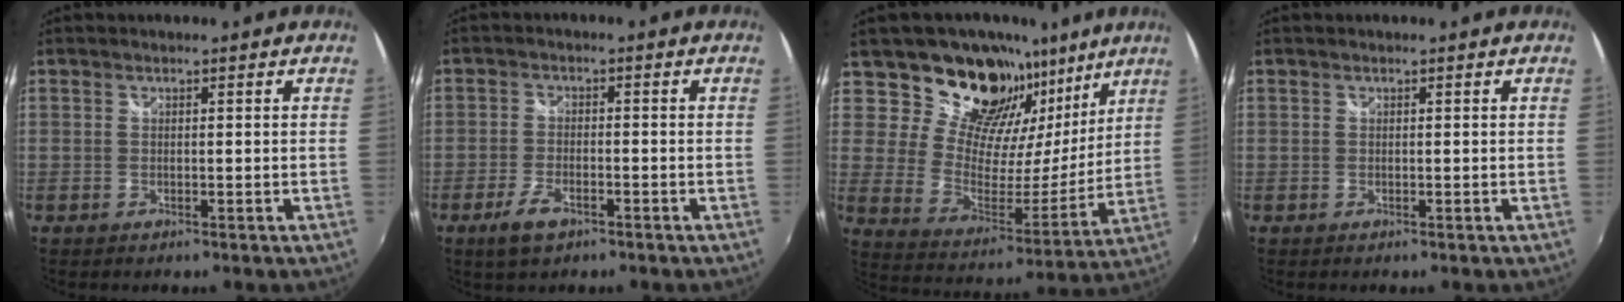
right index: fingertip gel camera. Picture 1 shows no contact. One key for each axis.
{"total": 5.2, "fx": -3.3, "fy": 2.3, "fz": 3.3, "tx": -0.085, "ty": -0.008, "tz": -0.061}
{"total": 20.8, "fx": 13.7, "fy": 12.0, "fz": 10.0, "tx": -0.161, "ty": -0.003, "tz": 0.244}
{"total": 0.0}